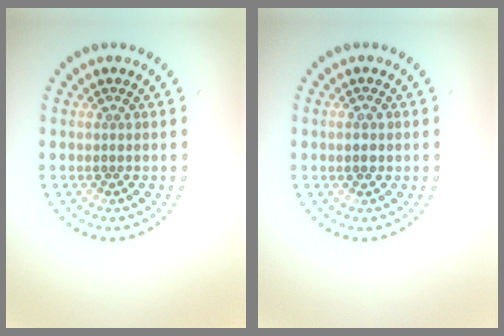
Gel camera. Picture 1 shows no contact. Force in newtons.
{"total": 1.5, "press": 1.5, "slide": 0.1}